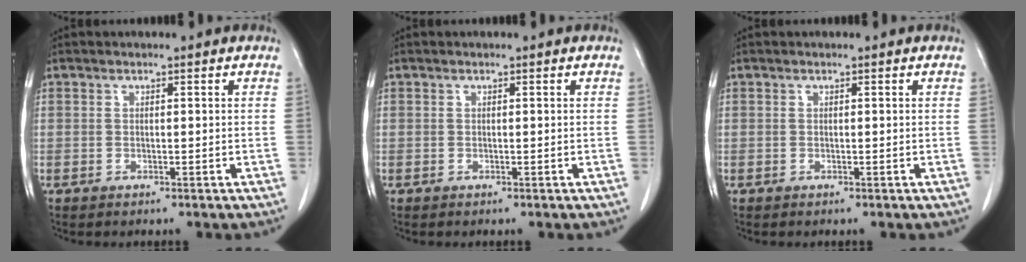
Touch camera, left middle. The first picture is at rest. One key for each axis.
{"total": 0.0}
{"total": 0.0}